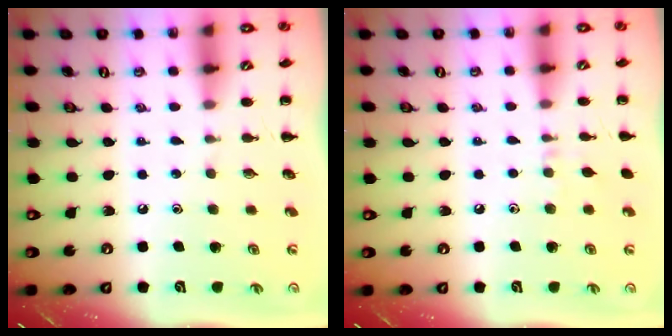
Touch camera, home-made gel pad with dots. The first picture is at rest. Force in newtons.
{"total": 5.3, "press": 5.0, "slide": 1.8}